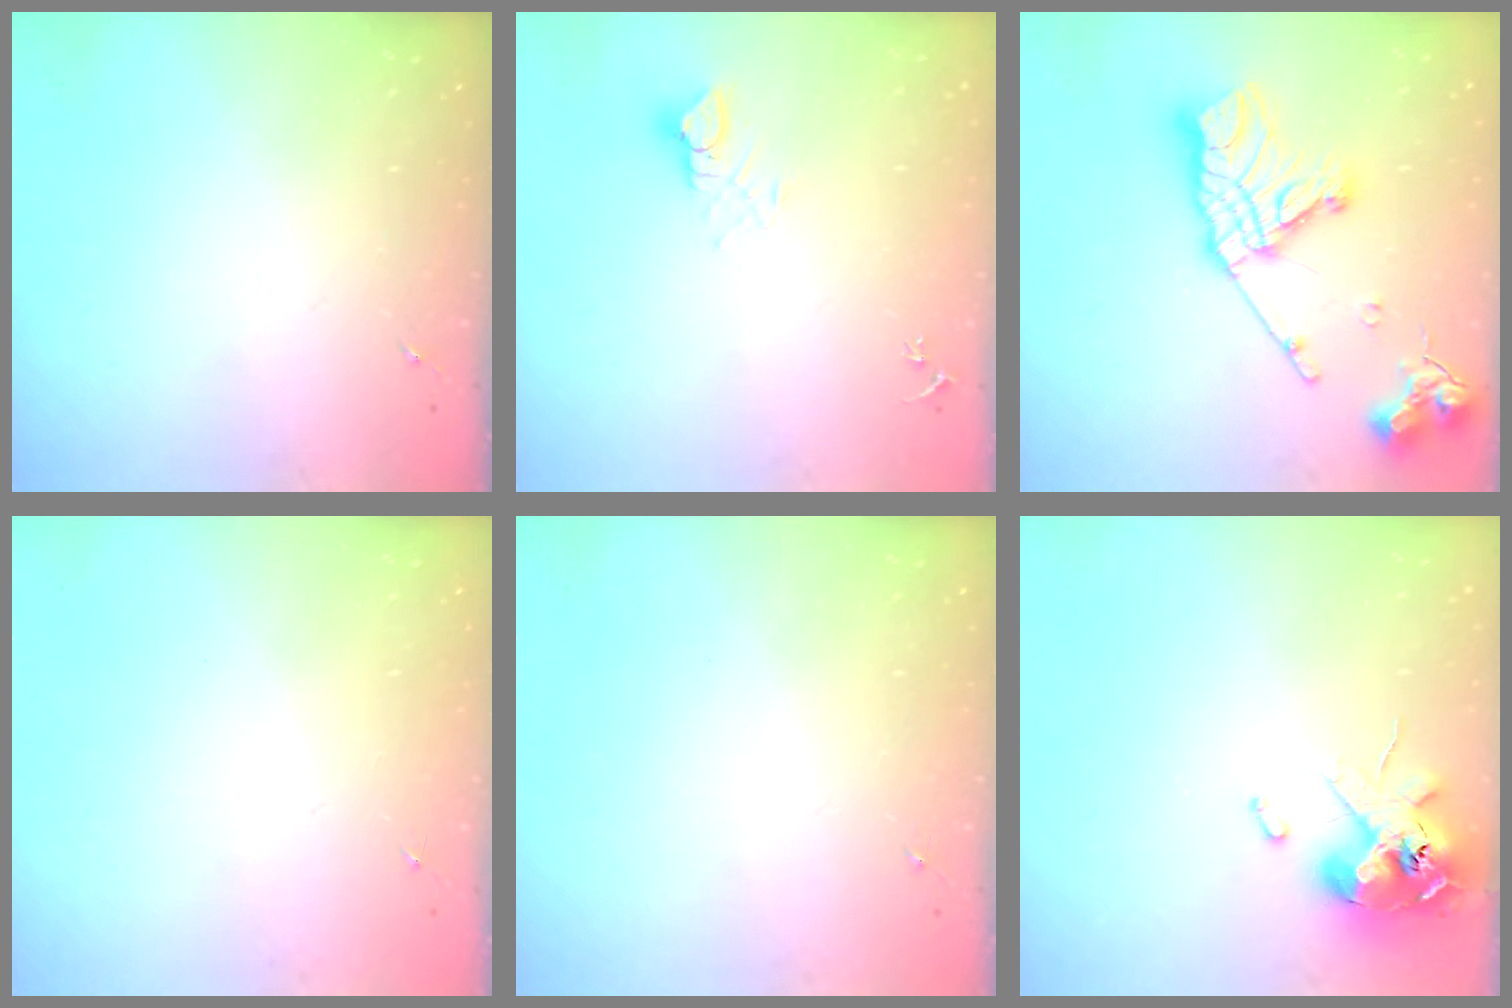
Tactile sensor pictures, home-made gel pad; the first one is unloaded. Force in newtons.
{"total": 4.3, "press": 4.3, "slide": 0.3}
{"total": 20.7, "press": 20.6, "slide": 1.9}
{"total": 0.0}
{"total": 0.0}
{"total": 12.1, "press": 12.0, "slide": 2.0}